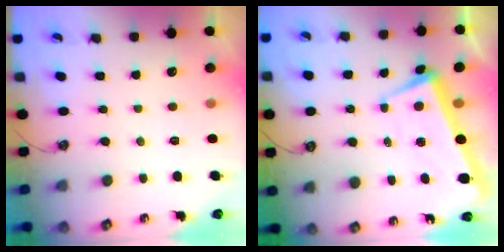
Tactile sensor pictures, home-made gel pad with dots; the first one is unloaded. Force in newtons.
{"total": 0.9, "press": 0.4, "slide": 0.8}